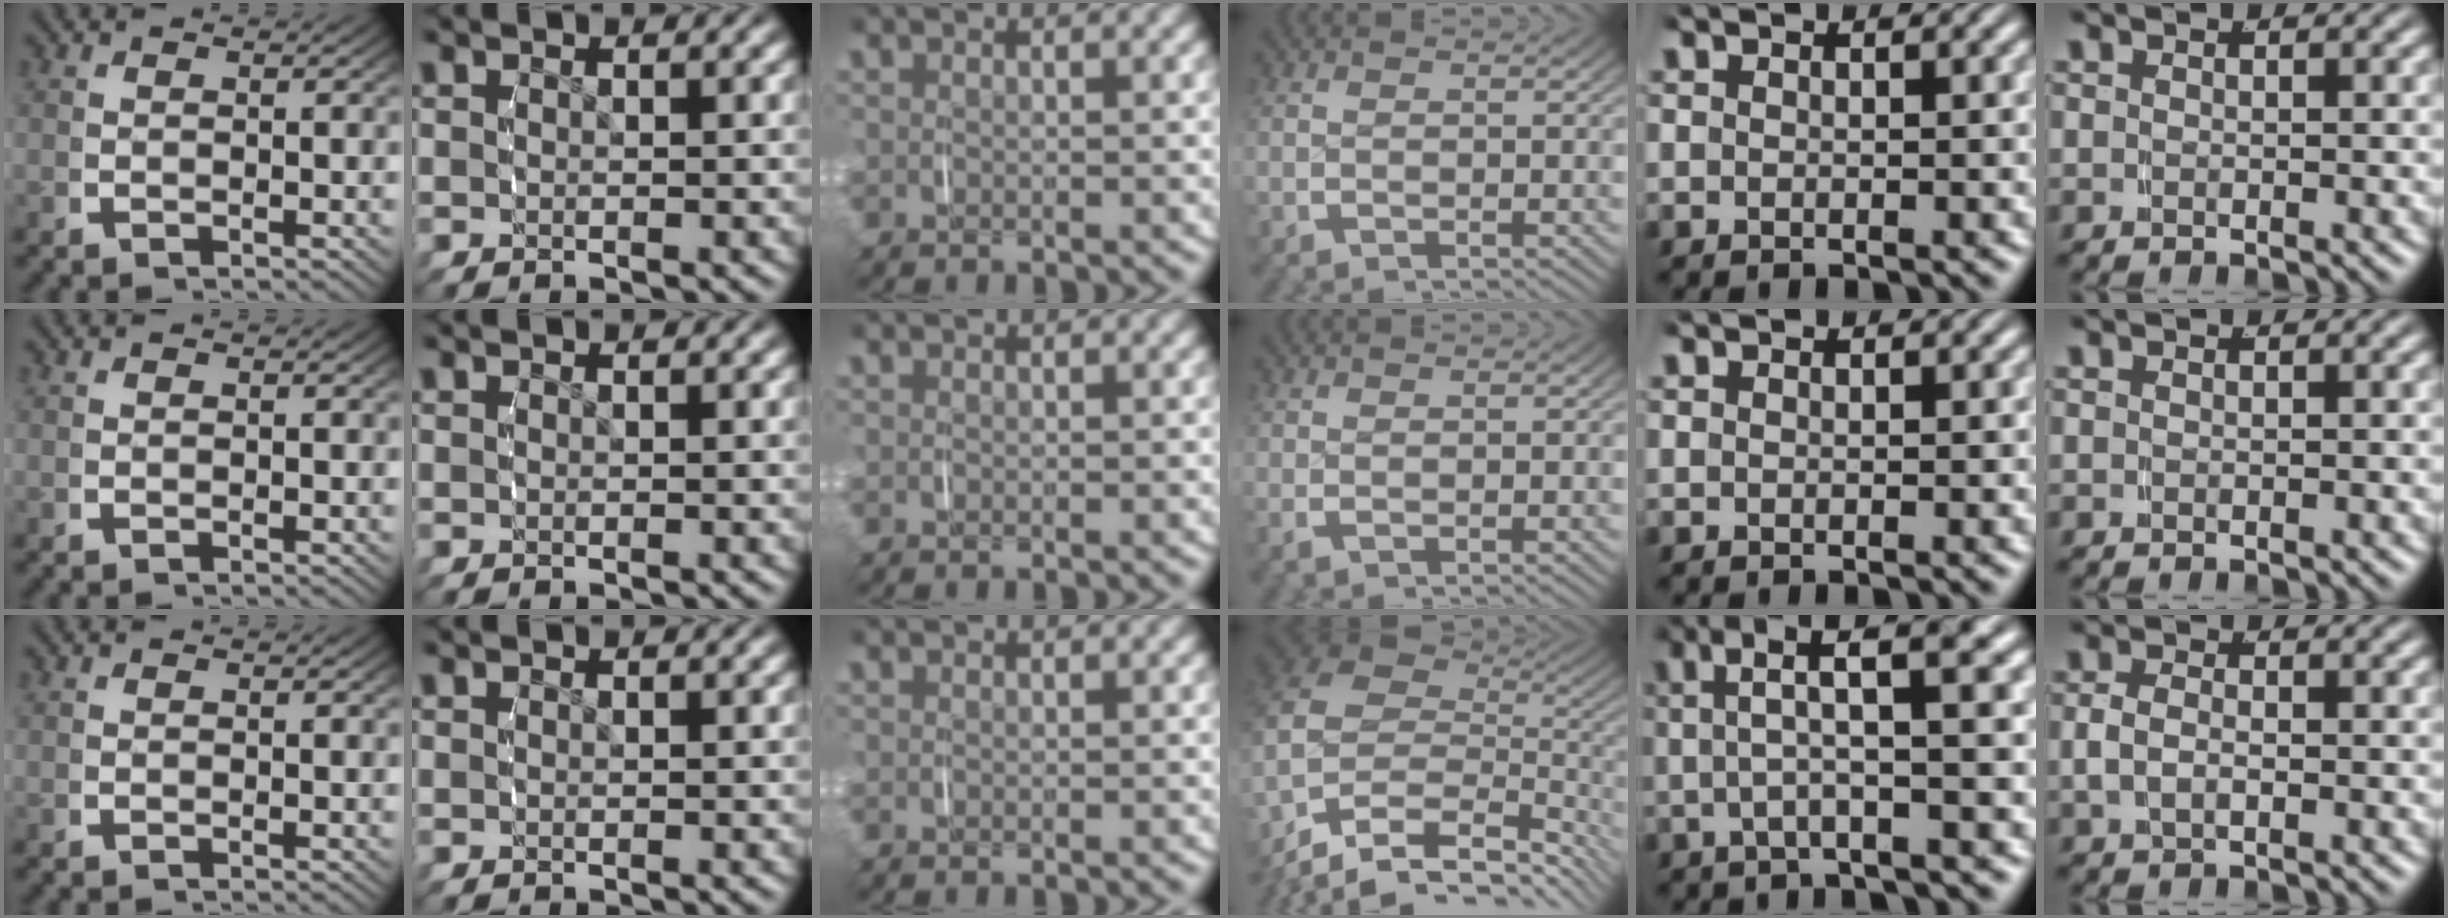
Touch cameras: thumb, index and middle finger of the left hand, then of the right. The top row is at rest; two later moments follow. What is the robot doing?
{"motion": "grasp_and_lifting", "object": "shirt"}